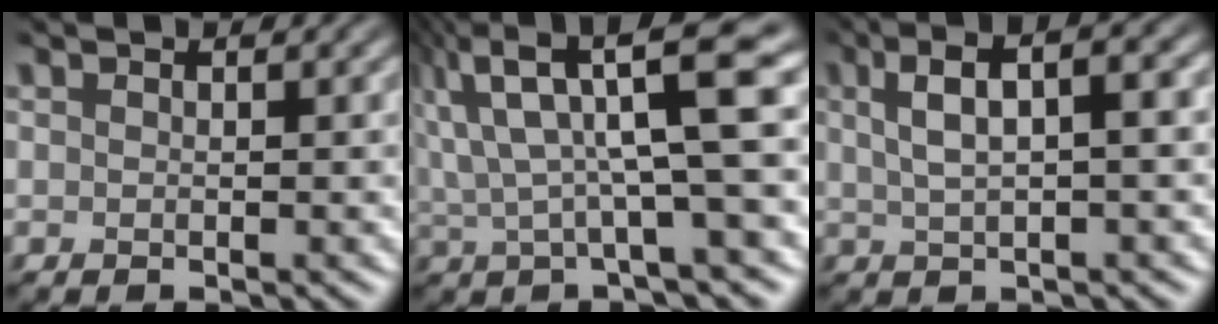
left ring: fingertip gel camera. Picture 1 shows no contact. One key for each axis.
{"total": 8.4, "fx": 1.8, "fy": 1.7, "fz": 8.0, "tx": -0.139, "ty": 0.018, "tz": 0.029}
{"total": 6.4, "fx": 1.3, "fy": 2.2, "fz": 5.8, "tx": -0.082, "ty": 0.020, "tz": 0.015}